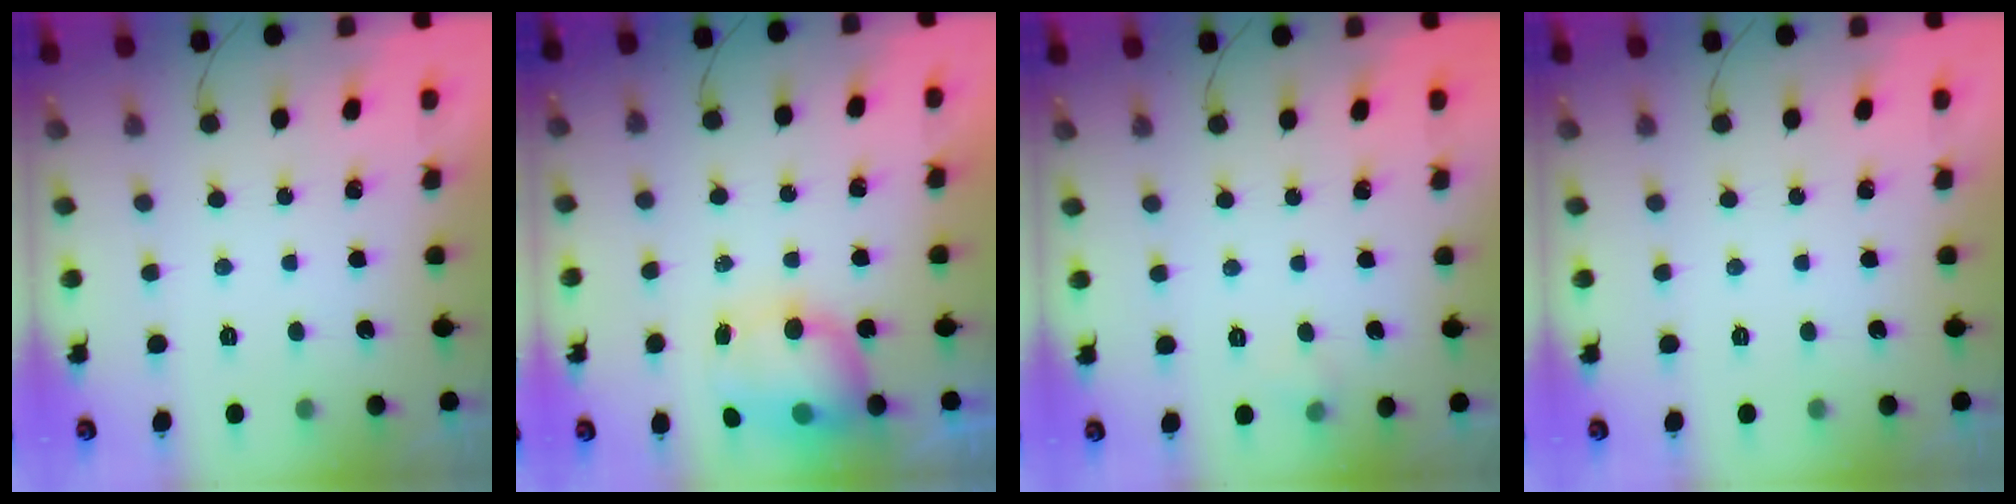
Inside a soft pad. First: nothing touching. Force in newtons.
{"total": 8.1, "press": 8.0, "slide": 1.7}
{"total": 4.2, "press": 3.9, "slide": 1.5}
{"total": 0.0}